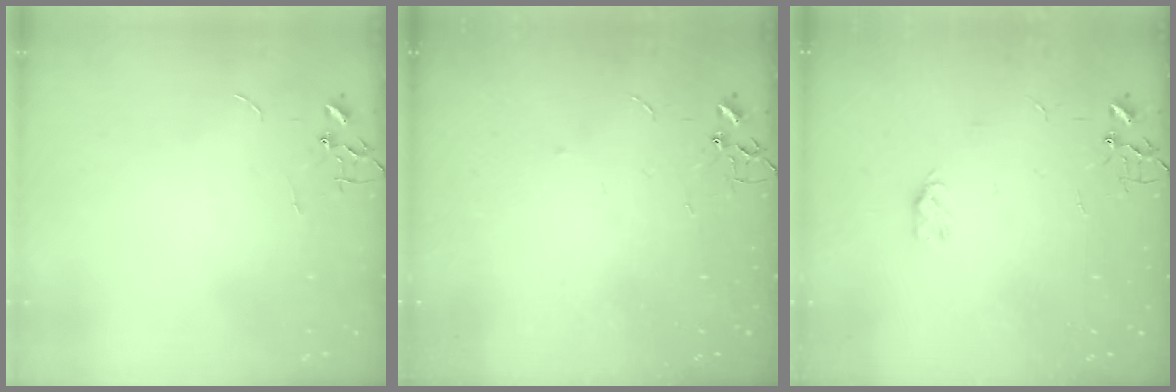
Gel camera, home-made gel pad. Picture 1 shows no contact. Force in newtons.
{"total": 2.7, "press": 2.7, "slide": 0.4}
{"total": 2.5, "press": 2.5, "slide": 0.5}